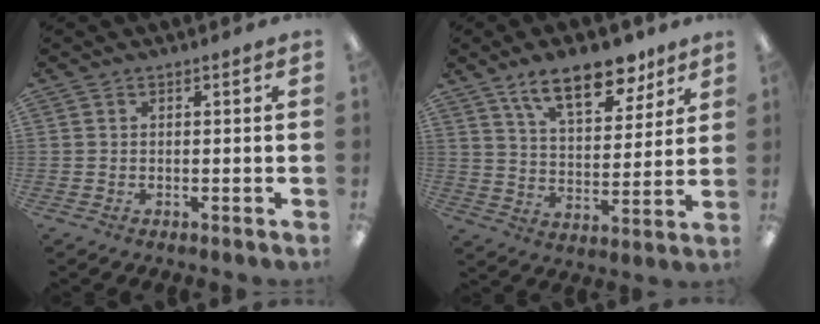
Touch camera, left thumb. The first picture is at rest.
{"total": 15.4, "force": [10.8, 6.7, 8.7], "torque": [-0.130, -0.050, 0.186]}